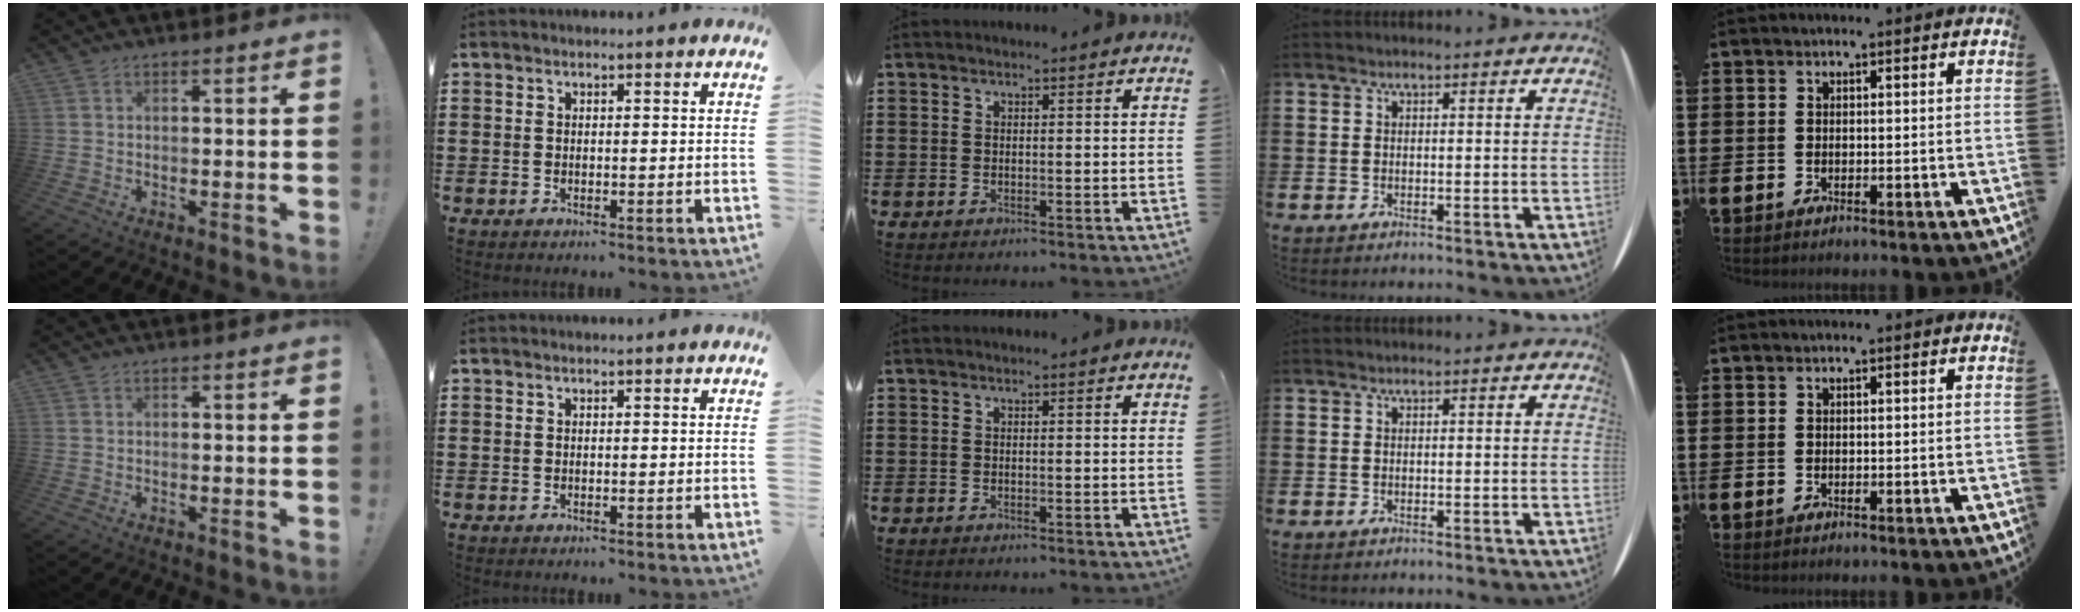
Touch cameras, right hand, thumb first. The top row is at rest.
{}